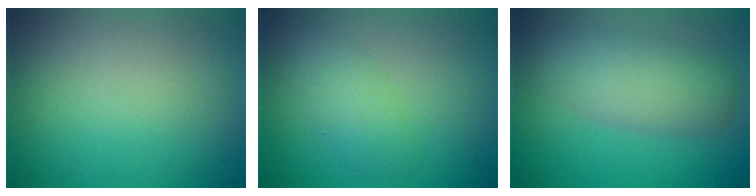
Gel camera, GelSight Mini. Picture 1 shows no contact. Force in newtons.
{"total": 3.0, "press": 3.0, "slide": 0.1}
{"total": 5.0, "press": 5.0, "slide": 0.2}